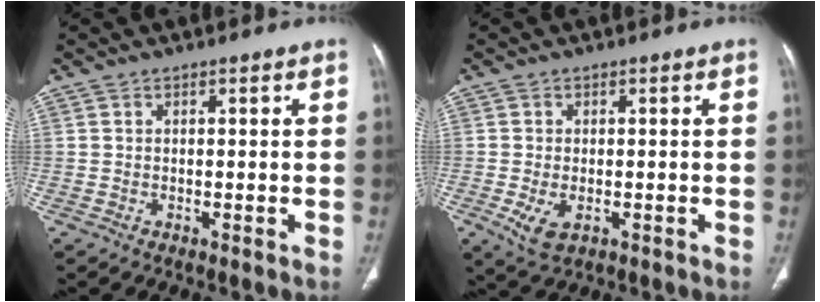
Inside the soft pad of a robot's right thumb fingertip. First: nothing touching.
{"total": 4.5, "force": [-1.4, 2.6, 3.5], "torque": [-0.070, -0.008, -0.017]}